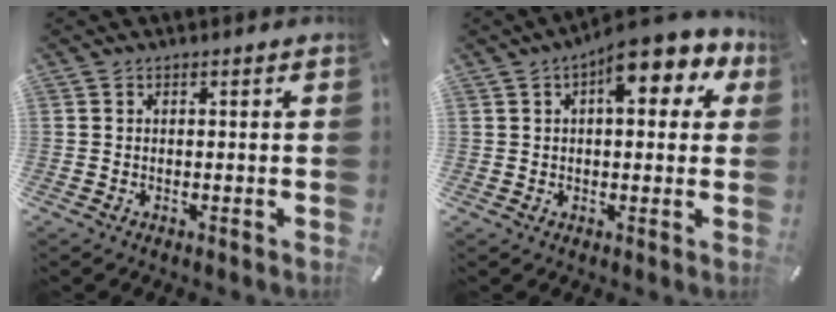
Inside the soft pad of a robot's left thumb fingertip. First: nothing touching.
{"total": 10.3, "force": [5.1, 5.0, 7.4], "torque": [-0.090, -0.019, 0.079]}